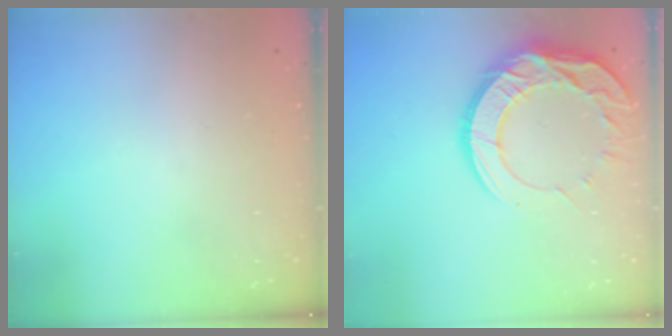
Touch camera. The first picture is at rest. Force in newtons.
{"total": 15.6, "press": 15.5, "slide": 1.1}